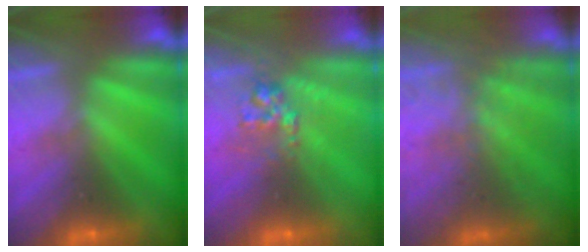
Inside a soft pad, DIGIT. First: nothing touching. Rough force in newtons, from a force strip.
{"total": 2.7}
{"total": 9.8}